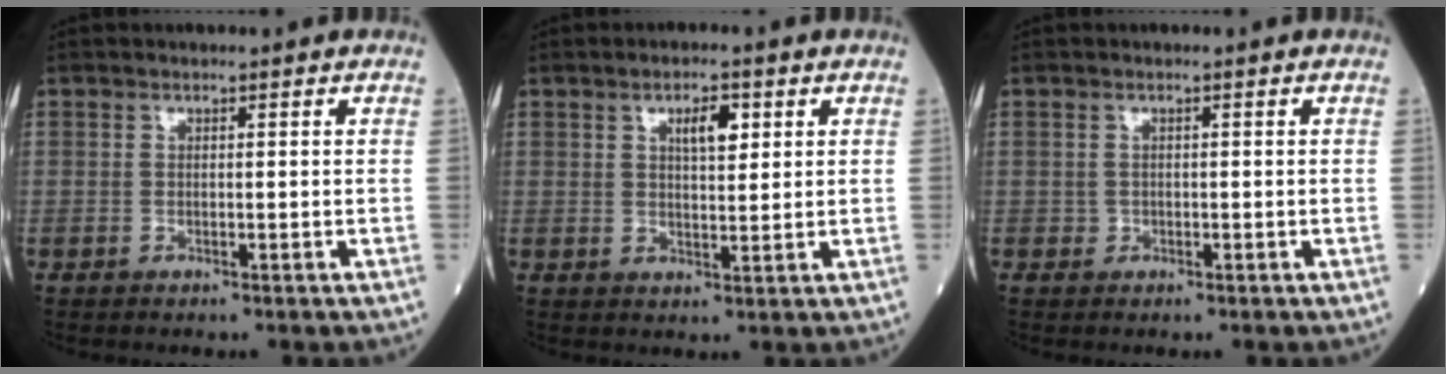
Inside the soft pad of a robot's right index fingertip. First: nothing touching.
{"total": 4.0, "force": [1.8, 1.3, 3.4], "torque": [-0.055, 0.001, 0.028]}
{"total": 0.6, "force": [-0.1, 0.6, 0.1], "torque": [0.002, 0.004, -0.002]}